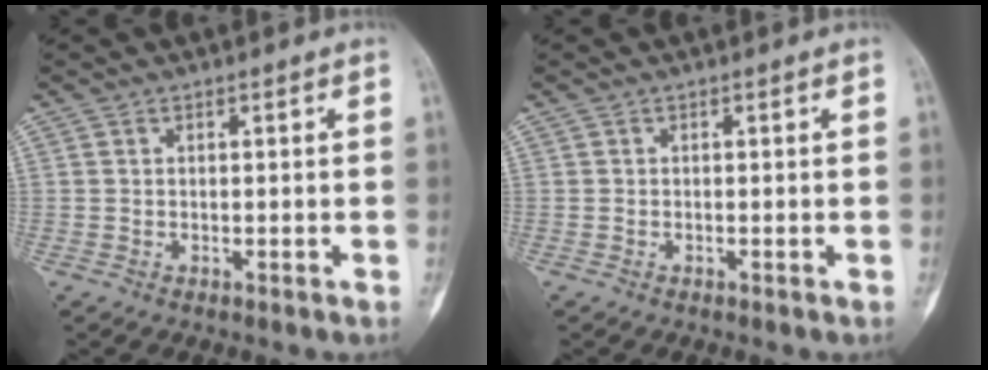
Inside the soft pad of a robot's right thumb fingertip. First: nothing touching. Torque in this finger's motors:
{"motor_torque": [0.16, 0.00, 0.06, -0.06, 0.04]}